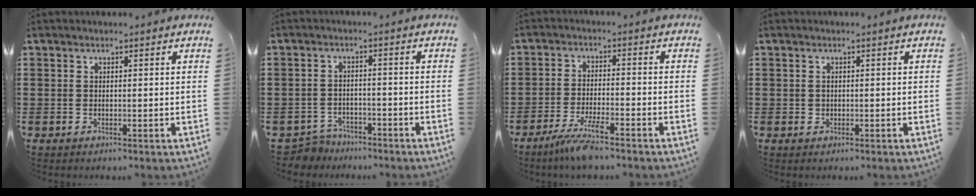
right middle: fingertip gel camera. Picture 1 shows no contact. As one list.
[{"total": 3.3, "force": [-3.2, 0.7, -0.2], "torque": [-0.007, -0.001, -0.069]}, {"total": 5.4, "force": [-4.2, 0.5, 3.2], "torque": [-0.079, -0.015, -0.084]}, {"total": 0.7, "force": [0.0, 0.7, 0.1], "torque": [-0.005, 0.004, 0.001]}]